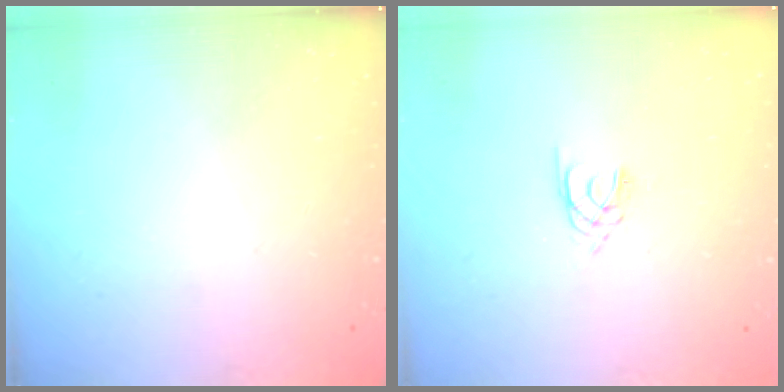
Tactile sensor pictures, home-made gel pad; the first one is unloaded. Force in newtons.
{"total": 2.1, "press": 2.1, "slide": 0.3}